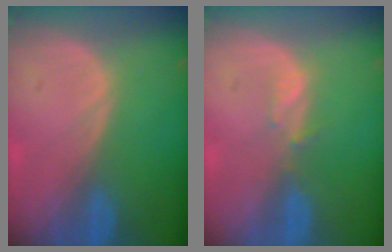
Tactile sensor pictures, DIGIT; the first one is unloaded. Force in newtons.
{"total": 1.5, "press": 1.4, "slide": 0.2}